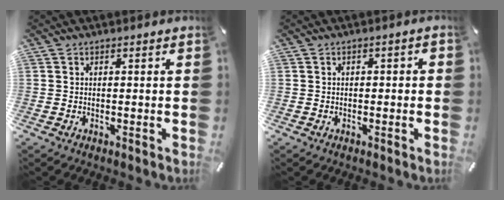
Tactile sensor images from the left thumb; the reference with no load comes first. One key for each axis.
{"total": 1.3, "fx": -0.8, "fy": 0.9, "fz": 0.5, "tx": -0.009, "ty": 0.005, "tz": -0.017}